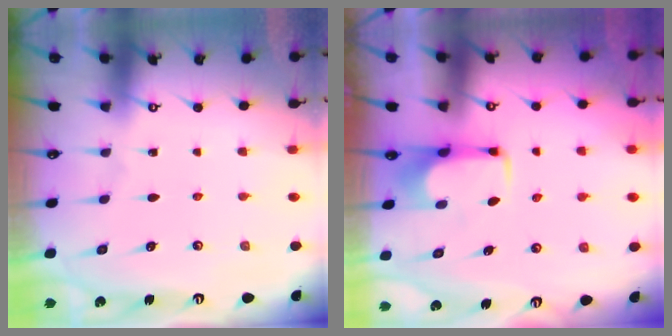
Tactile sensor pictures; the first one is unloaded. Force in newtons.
{"total": 2.0, "press": 1.9, "slide": 0.4}